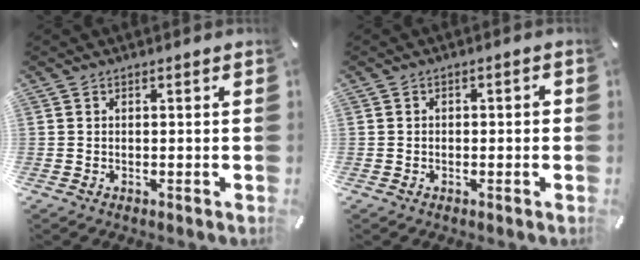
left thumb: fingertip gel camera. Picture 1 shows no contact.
{"total": 1.5, "force": [-0.5, 0.8, 1.1], "torque": [-0.022, 0.006, -0.012]}